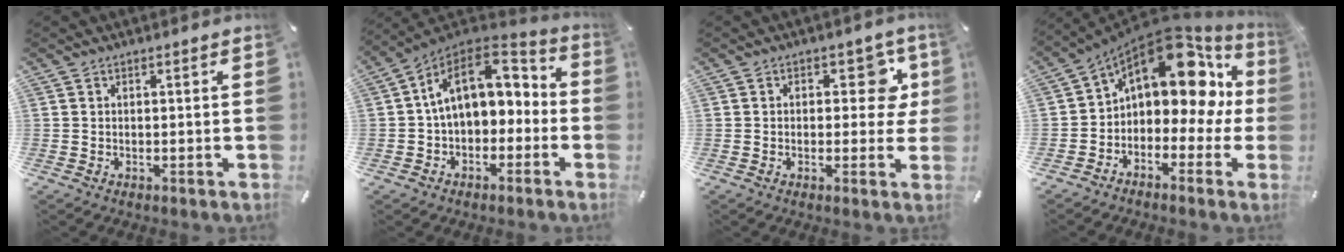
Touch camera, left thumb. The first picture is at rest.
{"total": 14.8, "force": [3.0, 10.2, 10.2], "torque": [-0.173, -0.005, 0.057]}
{"total": 8.4, "force": [2.1, 5.2, 6.2], "torque": [-0.061, -0.006, 0.028]}
{"total": 16.7, "force": [6.3, 9.7, 12.1], "torque": [-0.181, -0.044, 0.098]}